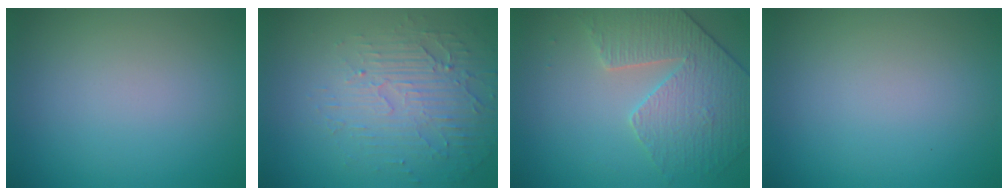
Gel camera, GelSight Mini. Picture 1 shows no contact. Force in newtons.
{"total": 4.3, "press": 3.2, "slide": 2.8}
{"total": 4.0, "press": 3.7, "slide": 1.5}
{"total": 0.0}